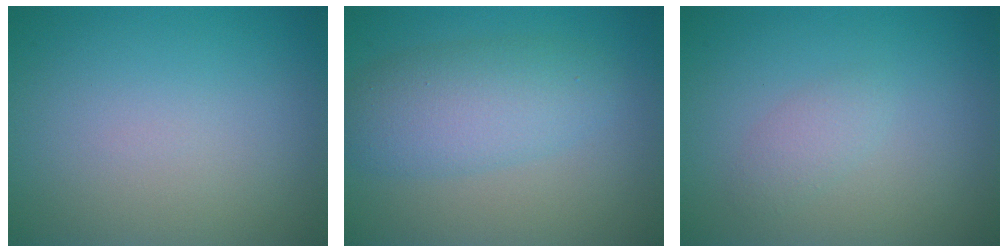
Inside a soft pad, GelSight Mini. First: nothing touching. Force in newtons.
{"total": 4.8, "press": 4.8, "slide": 0.1}
{"total": 1.3, "press": 1.3, "slide": 0.1}